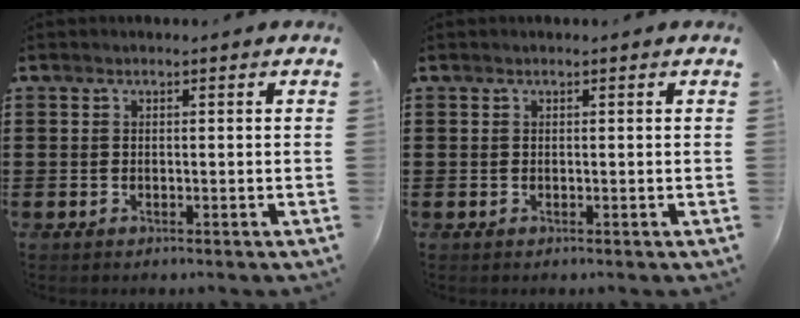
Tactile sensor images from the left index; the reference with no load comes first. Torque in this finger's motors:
{"motor_torque": [1.07, 1.06, 0.00, 0.00]}